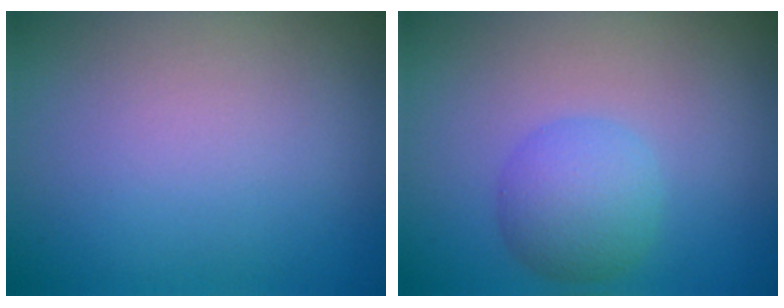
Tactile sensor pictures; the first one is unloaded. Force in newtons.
{"total": 3.5, "press": 3.5, "slide": 0.0}